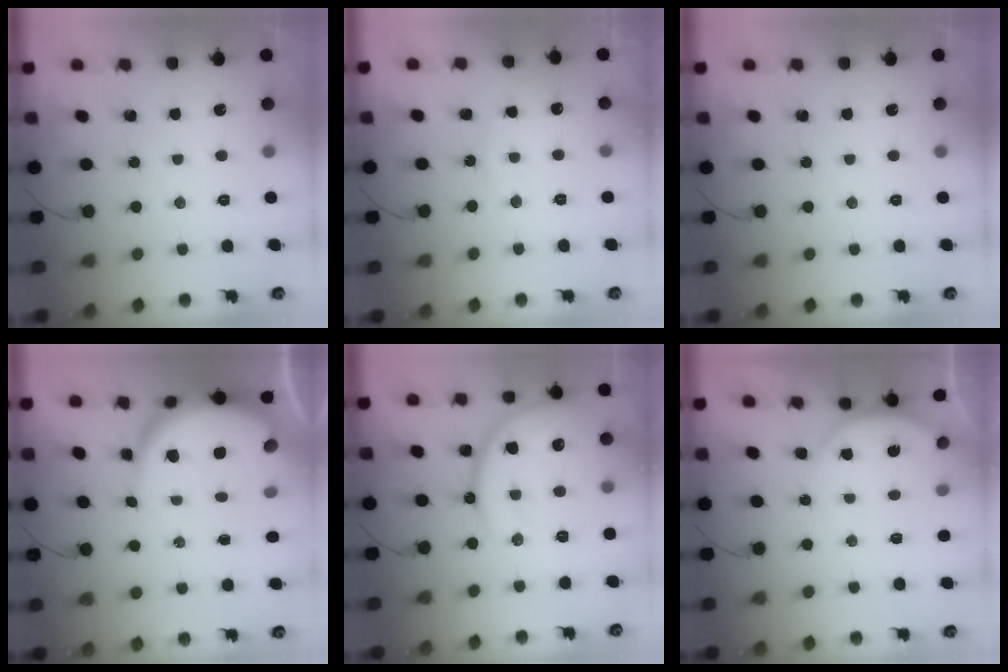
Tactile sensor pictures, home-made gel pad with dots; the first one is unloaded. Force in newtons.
{"total": 5.2, "press": 5.2, "slide": 0.5}
{"total": 0.0}
{"total": 9.0, "press": 9.0, "slide": 1.0}
{"total": 16.2, "press": 16.2, "slide": 1.1}
{"total": 3.9, "press": 3.9, "slide": 0.6}